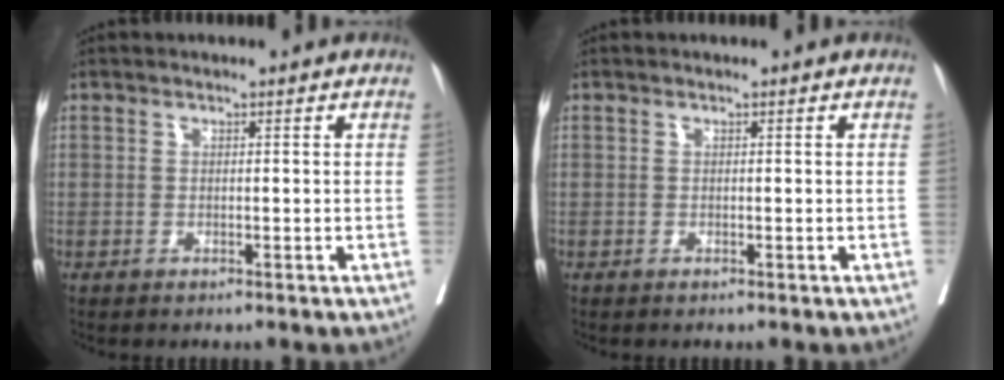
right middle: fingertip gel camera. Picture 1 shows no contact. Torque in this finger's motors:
{"motor_torque": [0.00, 0.17, -0.01, 0.00]}